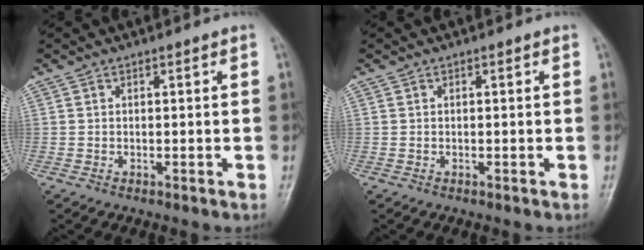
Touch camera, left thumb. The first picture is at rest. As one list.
[{"total": 0.0}]